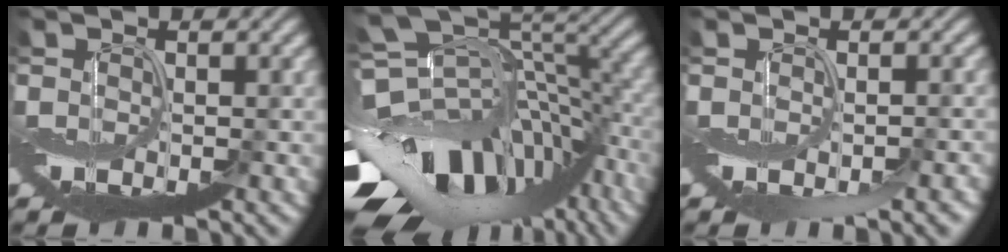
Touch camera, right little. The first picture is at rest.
{"total": 14.4, "force": [-6.3, 9.6, 8.7], "torque": [-0.176, -0.001, -0.085]}
{"total": 2.5, "force": [-1.3, 0.6, 2.0], "torque": [-0.026, -0.007, -0.011]}